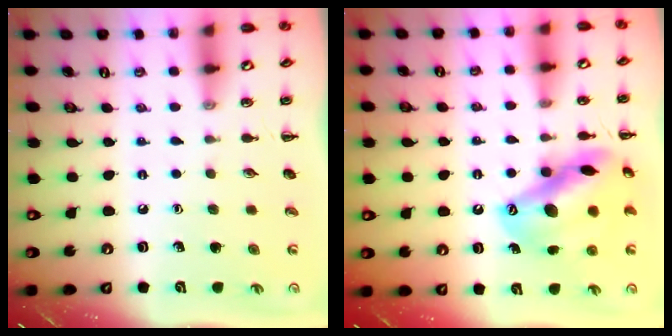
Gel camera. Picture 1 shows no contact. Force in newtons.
{"total": 17.8, "press": 17.6, "slide": 2.8}